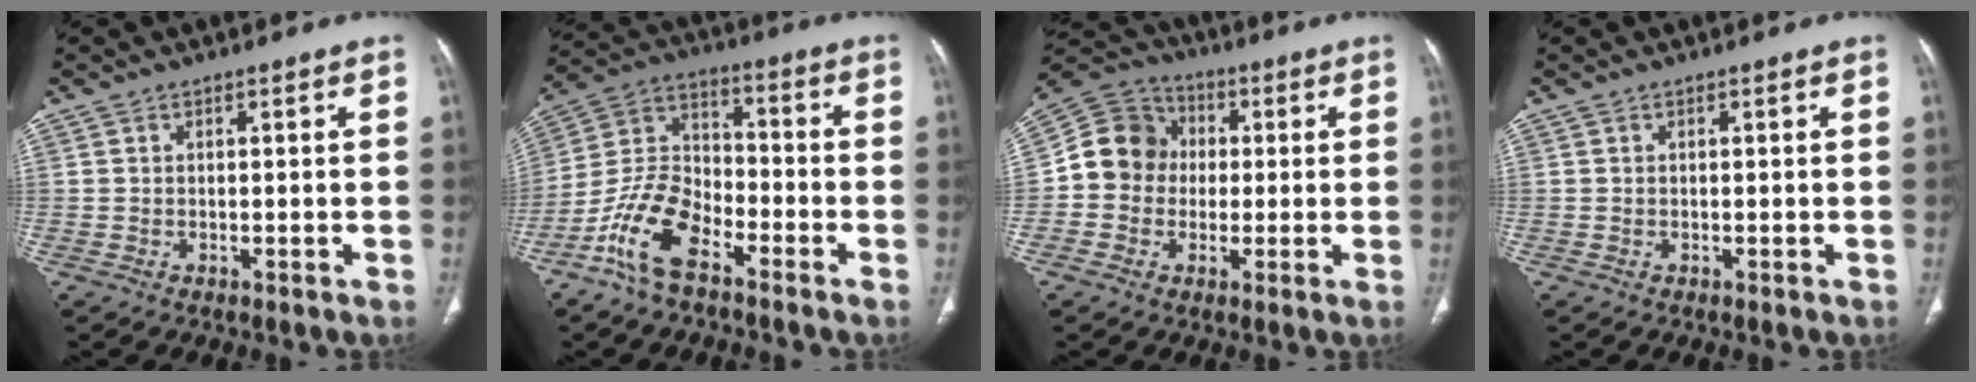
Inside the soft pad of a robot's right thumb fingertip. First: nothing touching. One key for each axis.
{"total": 12.6, "fx": -7.5, "fy": 6.1, "fz": 8.0, "tx": -0.161, "ty": 0.051, "tz": -0.155}
{"total": 11.1, "fx": 0.1, "fy": 10.1, "fz": 4.5, "tx": -0.056, "ty": 0.030, "tz": -0.011}
{"total": 0.0}